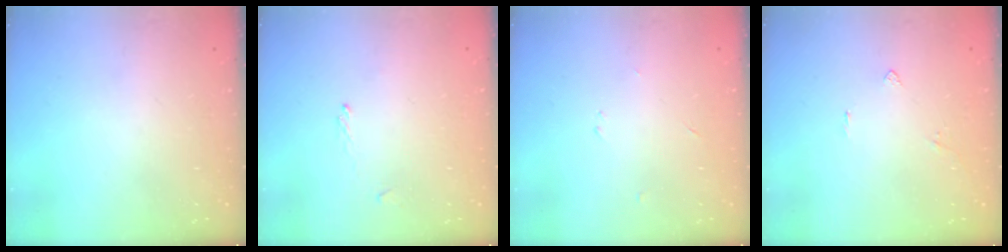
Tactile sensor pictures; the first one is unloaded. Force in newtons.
{"total": 1.1, "press": 1.0, "slide": 0.5}
{"total": 2.2, "press": 2.2, "slide": 0.2}
{"total": 2.5, "press": 2.5, "slide": 0.4}